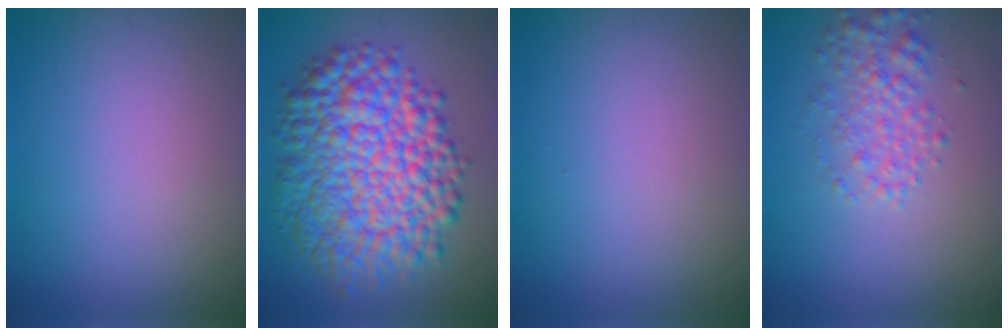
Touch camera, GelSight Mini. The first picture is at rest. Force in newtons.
{"total": 12.2, "press": 12.2, "slide": 0.2}
{"total": 0.0}
{"total": 2.9, "press": 2.9, "slide": 0.1}